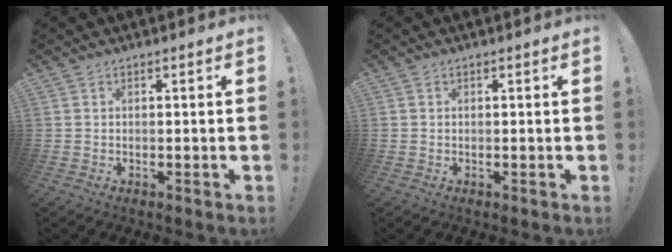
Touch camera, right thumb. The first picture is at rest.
{"total": 0.0}